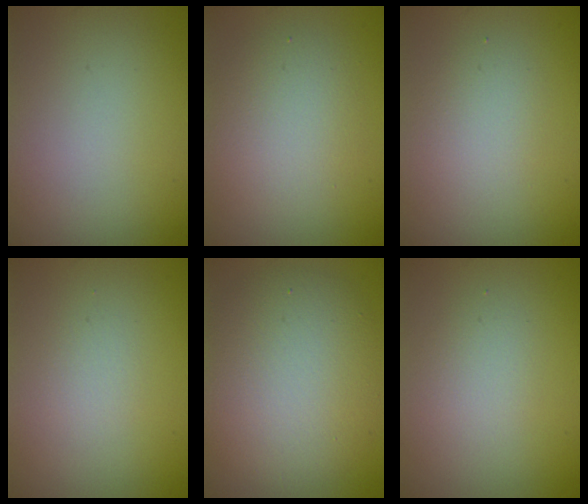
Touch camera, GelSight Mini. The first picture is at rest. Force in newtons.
{"total": 2.0, "press": 2.0, "slide": 0.2}
{"total": 1.9, "press": 1.9, "slide": 0.2}
{"total": 2.6, "press": 2.6, "slide": 0.3}
{"total": 7.8, "press": 7.8, "slide": 0.3}
{"total": 1.6, "press": 1.6, "slide": 0.1}